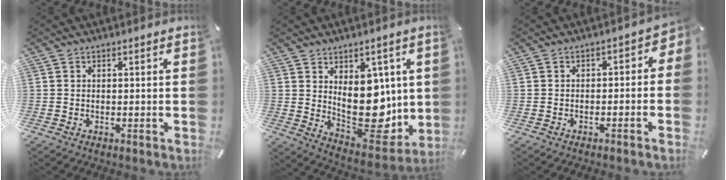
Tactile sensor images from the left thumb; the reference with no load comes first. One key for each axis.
{"total": 14.9, "fx": 3.1, "fy": 10.1, "fz": 10.5, "tx": -0.148, "ty": -0.047, "tz": 0.064}
{"total": 3.0, "fx": -1.9, "fy": 1.8, "fz": 1.4, "tx": -0.018, "ty": 0.012, "tz": -0.040}